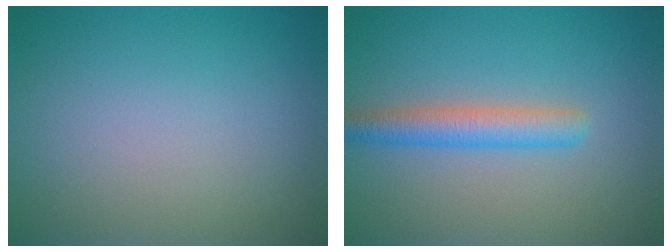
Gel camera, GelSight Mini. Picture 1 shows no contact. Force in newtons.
{"total": 3.3, "press": 3.2, "slide": 0.1}